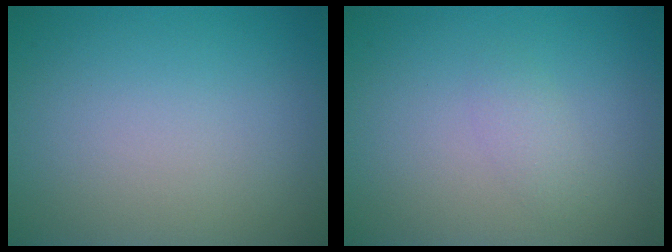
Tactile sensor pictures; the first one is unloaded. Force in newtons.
{"total": 1.1, "press": 1.1, "slide": 0.0}